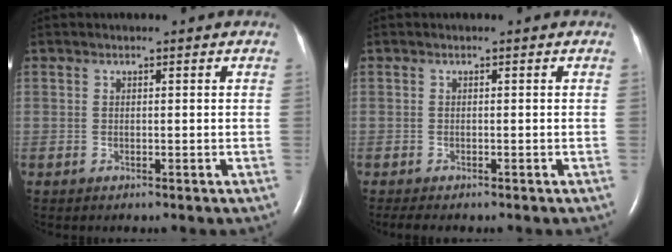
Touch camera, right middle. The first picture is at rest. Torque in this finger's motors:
{"motor_torque": [-0.09, 0.00, 0.01, 0.02]}